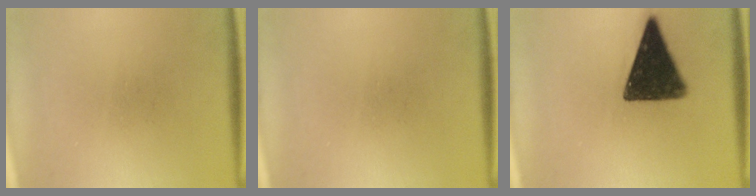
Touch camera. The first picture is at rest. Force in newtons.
{"total": 0.0}
{"total": 14.7}